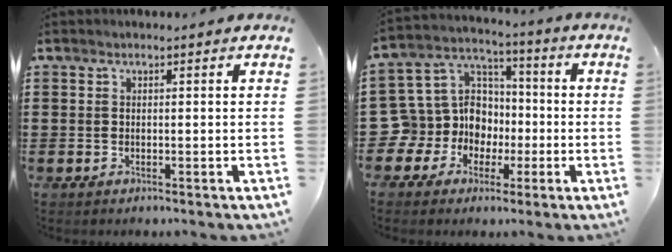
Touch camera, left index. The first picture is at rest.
{"total": 10.7, "force": [-1.3, 10.1, 3.3], "torque": [-0.123, -0.003, -0.018]}